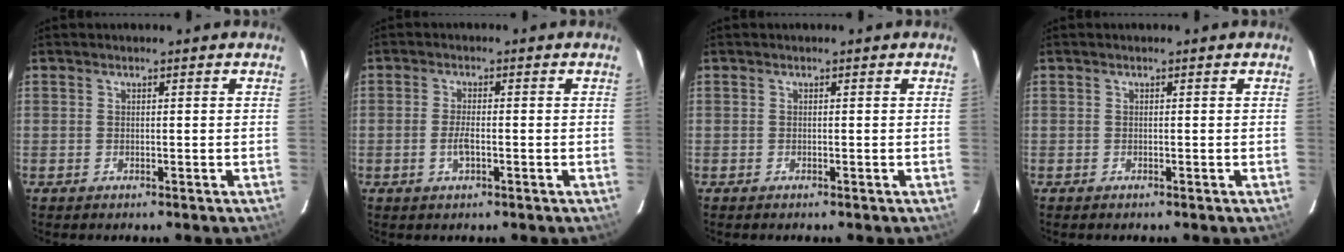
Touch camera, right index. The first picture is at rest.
{"total": 2.9, "force": [-1.0, 1.1, 2.5], "torque": [-0.053, -0.001, -0.019]}
{"total": 0.0}
{"total": 0.0}